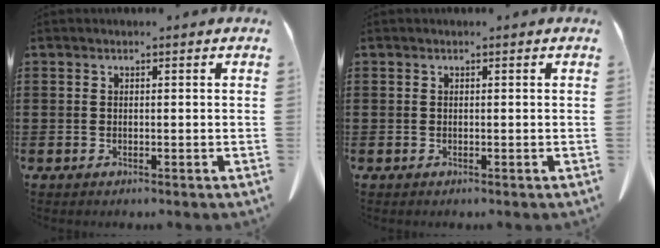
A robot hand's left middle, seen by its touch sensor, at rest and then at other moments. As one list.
[{"total": 0.0}]